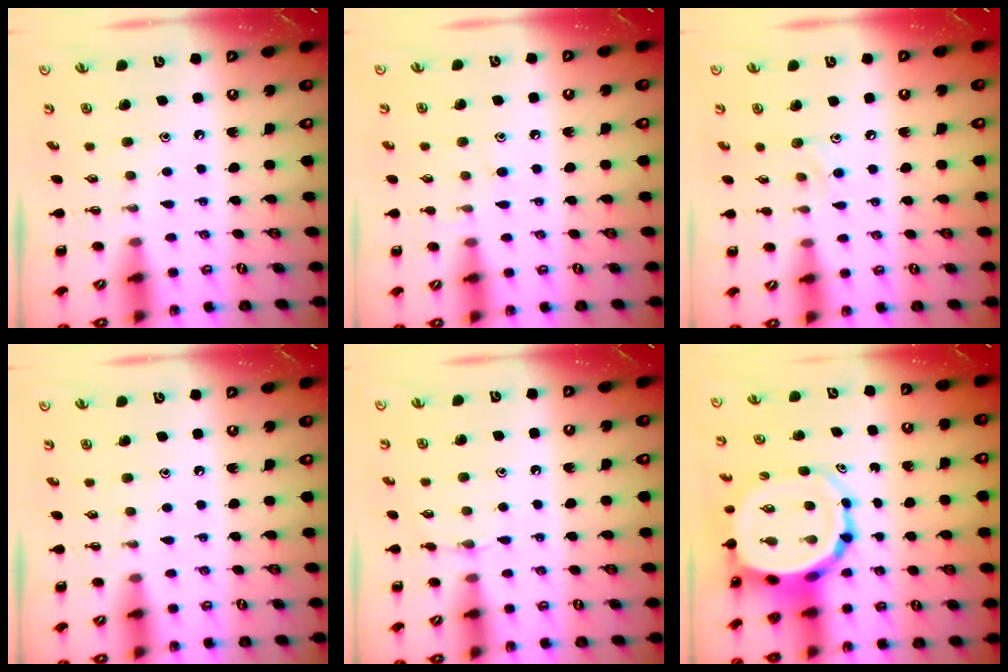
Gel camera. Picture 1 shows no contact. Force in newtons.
{"total": 6.2, "press": 5.9, "slide": 2.1}
{"total": 6.5, "press": 6.3, "slide": 1.8}
{"total": 0.0}
{"total": 3.9, "press": 3.6, "slide": 1.4}
{"total": 9.4, "press": 8.8, "slide": 3.1}